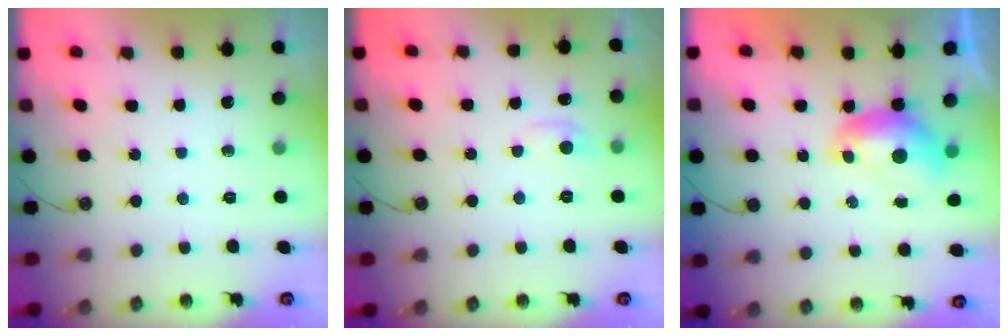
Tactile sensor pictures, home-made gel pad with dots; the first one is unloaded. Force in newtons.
{"total": 1.0, "press": 0.8, "slide": 0.6}
{"total": 1.0, "press": 0.8, "slide": 0.6}